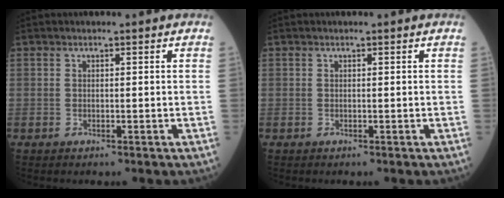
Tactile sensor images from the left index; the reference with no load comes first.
{"total": 0.0}